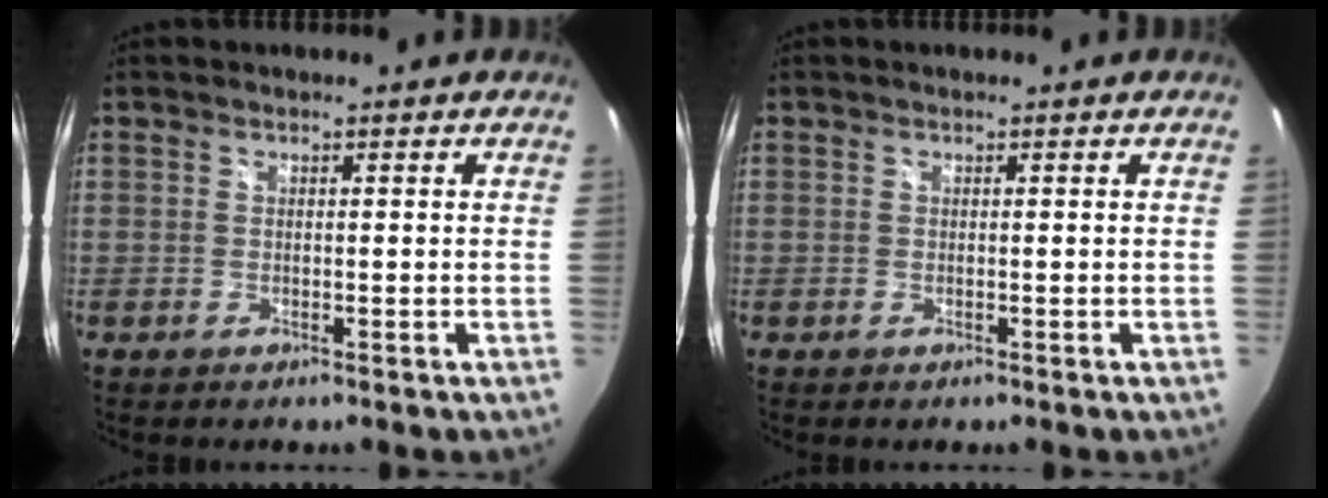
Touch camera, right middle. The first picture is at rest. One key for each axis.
{"total": 0.0}